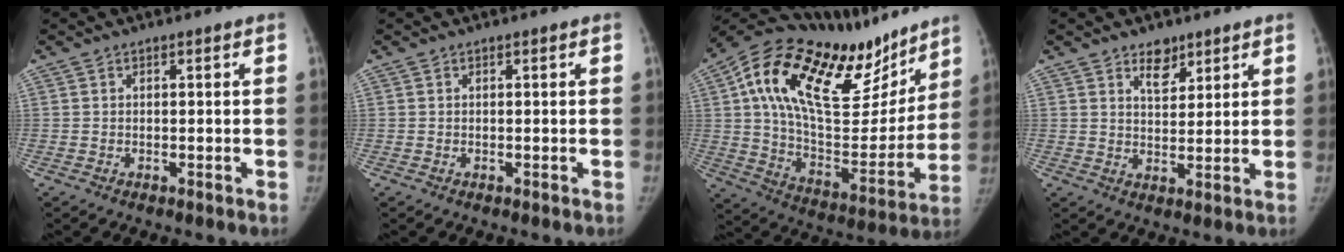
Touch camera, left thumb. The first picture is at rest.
{"total": 0.0}
{"total": 34.0, "force": [18.4, 14.7, 24.5], "torque": [-0.363, -0.020, 0.300]}
{"total": 4.8, "force": [3.3, 2.7, 2.2], "torque": [-0.011, -0.025, 0.055]}